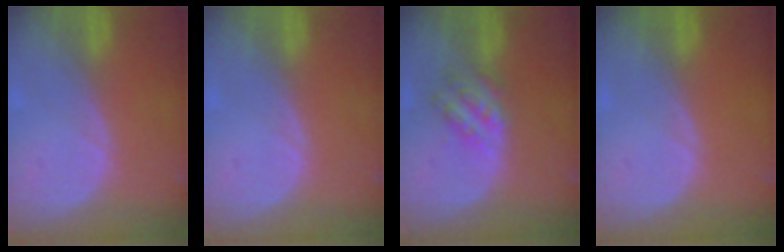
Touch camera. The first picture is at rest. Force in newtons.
{"total": 0.5, "press": 0.0, "slide": 0.5}
{"total": 5.4, "press": 4.9, "slide": 2.2}
{"total": 0.0}